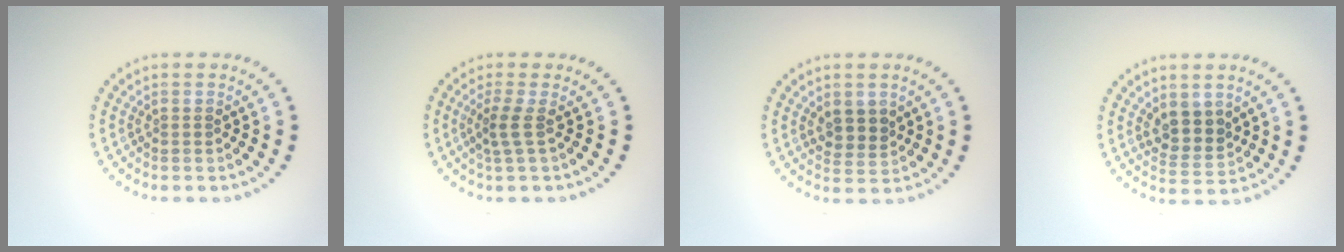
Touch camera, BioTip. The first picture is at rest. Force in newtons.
{"total": 1.9, "press": 1.3, "slide": 1.5}
{"total": 2.2, "press": 1.9, "slide": 1.0}
{"total": 2.9, "press": 2.6, "slide": 1.4}